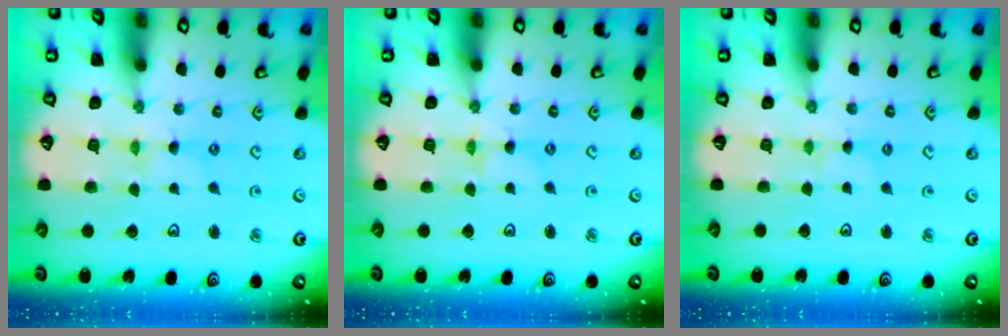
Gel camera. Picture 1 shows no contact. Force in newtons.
{"total": 1.1, "press": 1.1, "slide": 0.2}
{"total": 1.2, "press": 1.2, "slide": 0.3}